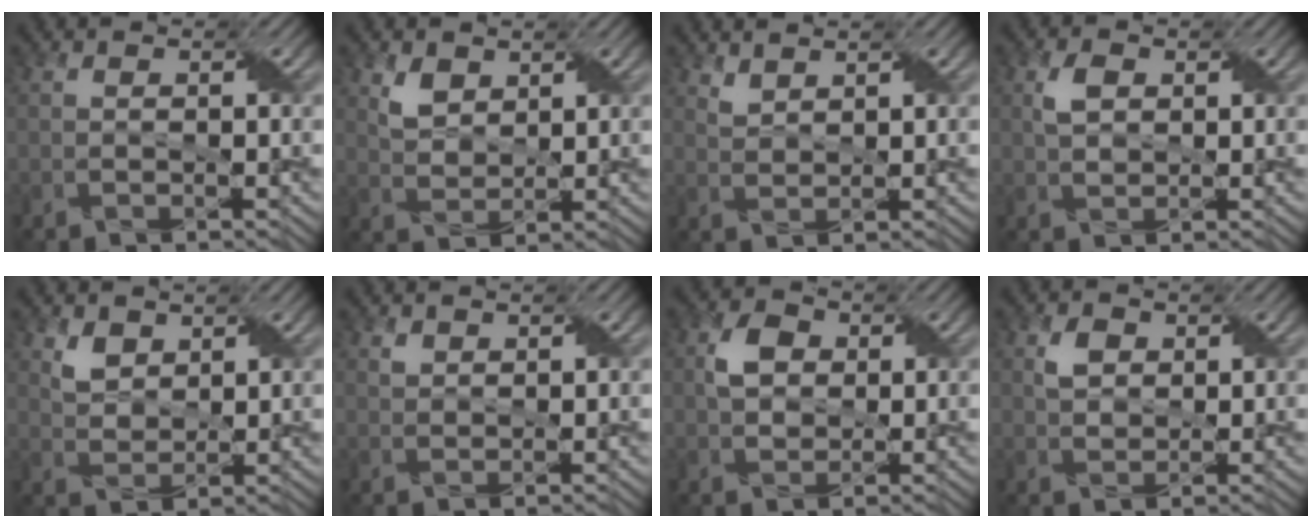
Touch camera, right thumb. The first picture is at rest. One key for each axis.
{"total": 3.4, "fx": 1.9, "fy": 2.2, "fz": 1.7, "tx": -0.044, "ty": -0.004, "tz": 0.040}
{"total": 2.0, "fx": 1.7, "fy": 0.7, "fz": 0.7, "tx": -0.022, "ty": 0.000, "tz": 0.041}
{"total": 2.9, "fx": 0.9, "fy": 1.9, "fz": 1.9, "tx": -0.045, "ty": 0.005, "tz": 0.017}
{"total": 3.2, "fx": 1.9, "fy": 2.1, "fz": 1.5, "tx": -0.040, "ty": -0.004, "tz": 0.040}
{"total": 1.1, "fx": 0.9, "fy": 0.7, "fz": 0.2, "tx": -0.010, "ty": 0.000, "tz": 0.020}
{"total": 3.9, "fx": 0.7, "fy": 3.1, "fz": 2.3, "tx": -0.051, "ty": 0.007, "tz": 0.008}
{"total": 2.8, "fx": 1.0, "fy": 2.1, "fz": 1.6, "tx": -0.038, "ty": 0.003, "tz": 0.018}